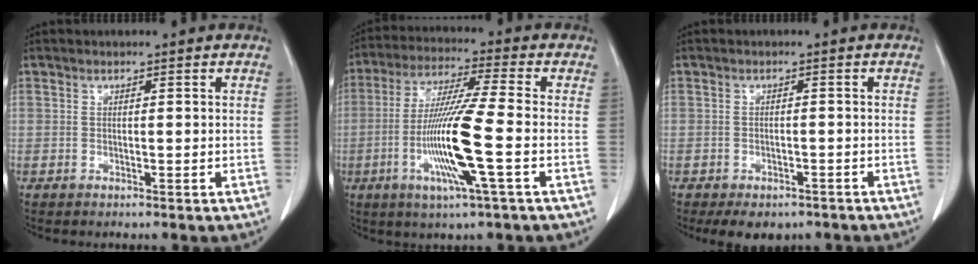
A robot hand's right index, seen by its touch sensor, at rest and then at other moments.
{"total": 13.0, "force": [-3.3, -0.8, 12.6], "torque": [-0.255, -0.016, -0.070]}
{"total": 6.1, "force": [-4.6, 3.3, 2.2], "torque": [-0.019, 0.003, -0.056]}